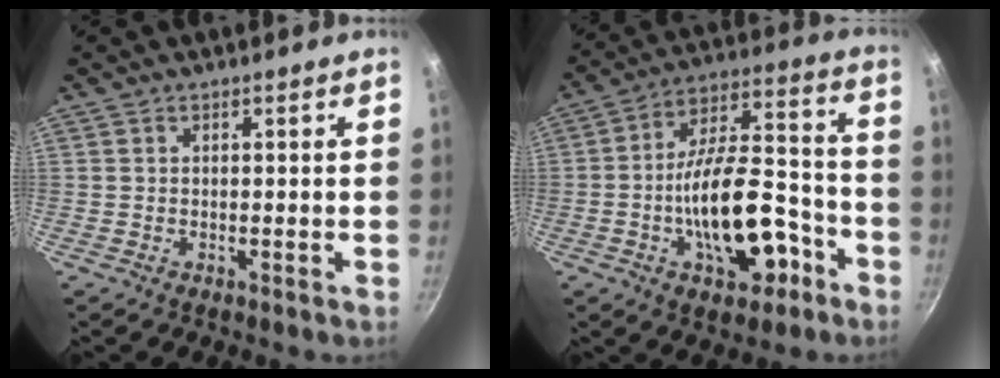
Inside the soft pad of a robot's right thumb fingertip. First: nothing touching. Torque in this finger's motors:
{"motor_torque": [2.50, 2.28, 2.02, -0.75, 0.62]}